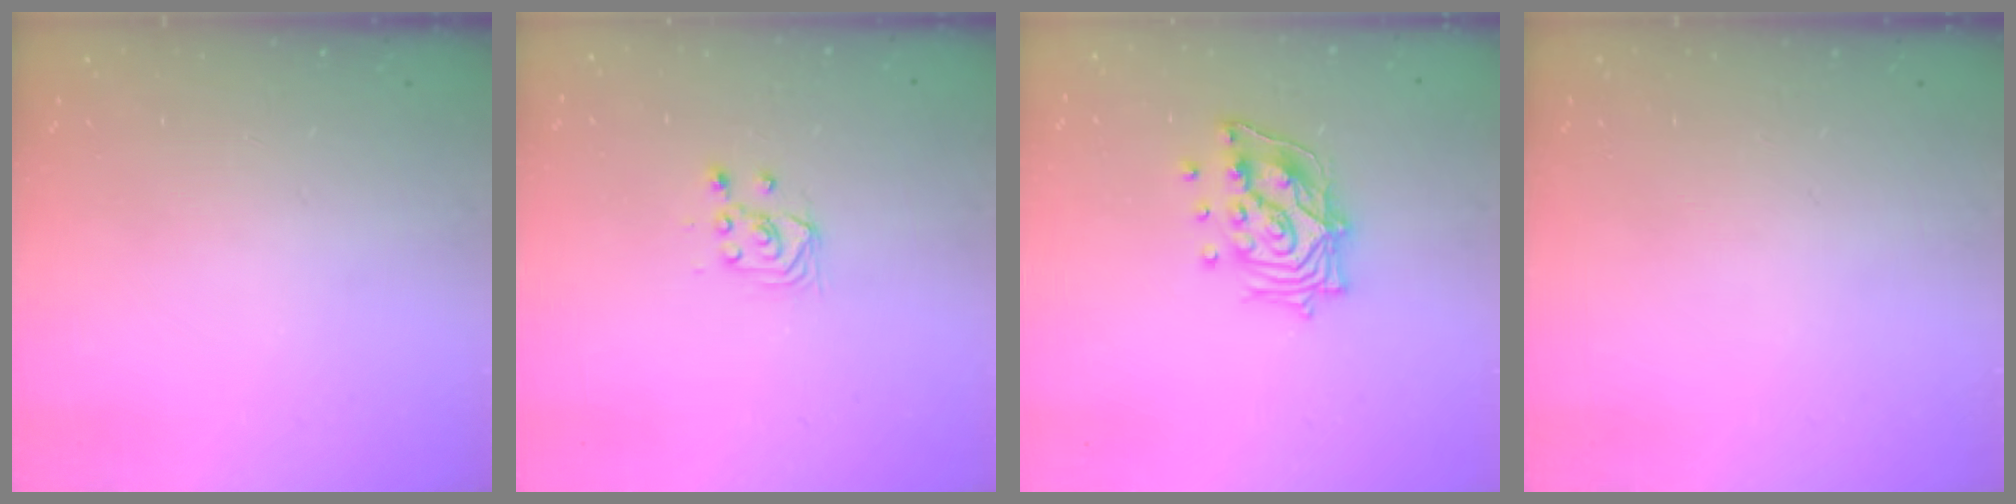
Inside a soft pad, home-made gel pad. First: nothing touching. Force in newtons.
{"total": 2.9, "press": 2.7, "slide": 1.0}
{"total": 12.7, "press": 12.6, "slide": 1.3}
{"total": 0.0}